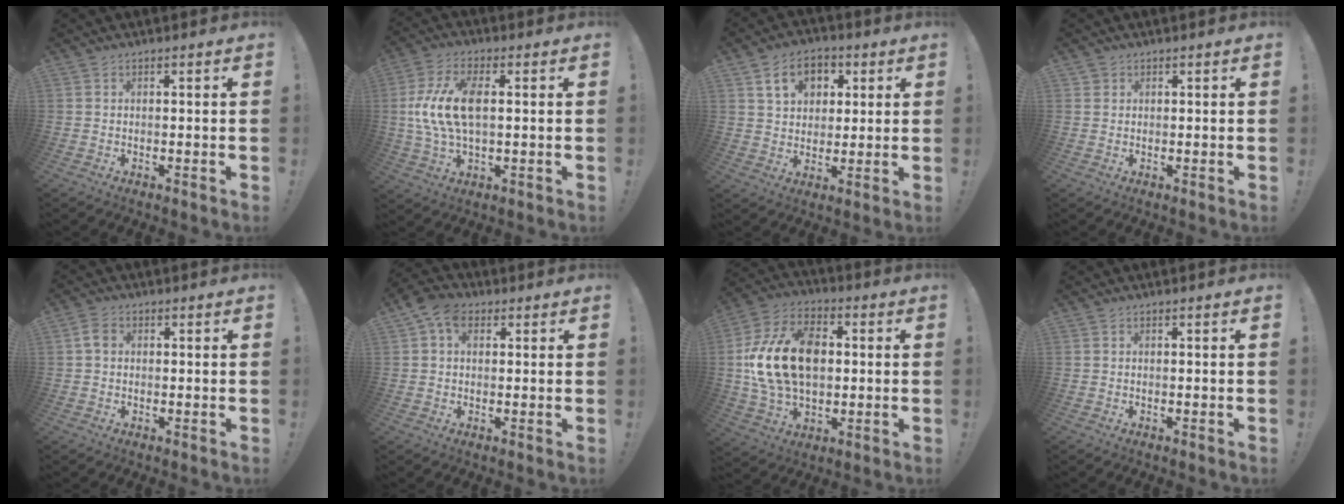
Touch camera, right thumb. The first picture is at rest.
{"total": 14.0, "force": [1.2, 7.4, 11.9], "torque": [-0.237, 0.001, 0.024]}
{"total": 10.5, "force": [4.2, 8.1, 5.2], "torque": [-0.071, -0.007, 0.081]}
{"total": 1.2, "force": [0.7, 1.0, 0.1], "torque": [0.004, -0.002, 0.013]}
{"total": 4.1, "force": [0.6, 3.2, 2.5], "torque": [-0.042, 0.008, 0.013]}
{"total": 6.3, "force": [2.4, 4.4, 3.8], "torque": [-0.063, 0.000, 0.045]}
{"total": 21.9, "force": [1.8, 15.2, 15.6], "torque": [-0.267, 0.008, 0.043]}
{"total": 0.0}